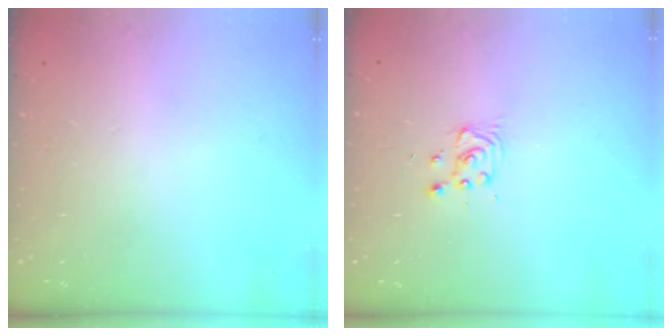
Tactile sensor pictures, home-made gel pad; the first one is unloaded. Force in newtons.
{"total": 2.8, "press": 2.8, "slide": 0.4}